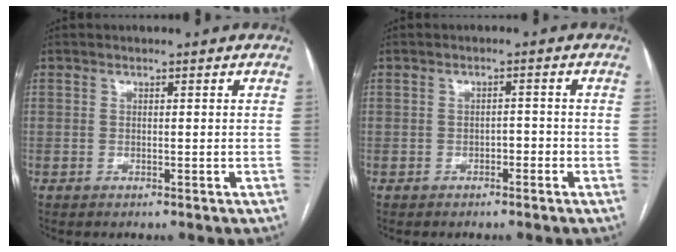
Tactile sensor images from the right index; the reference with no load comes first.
{"total": 1.6, "force": [-0.9, 0.8, 1.0], "torque": [-0.015, 0.003, -0.012]}